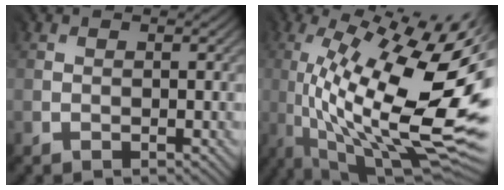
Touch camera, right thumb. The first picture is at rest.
{"total": 17.0, "force": [-3.5, 4.5, 16.0], "torque": [-0.287, -0.013, -0.060]}